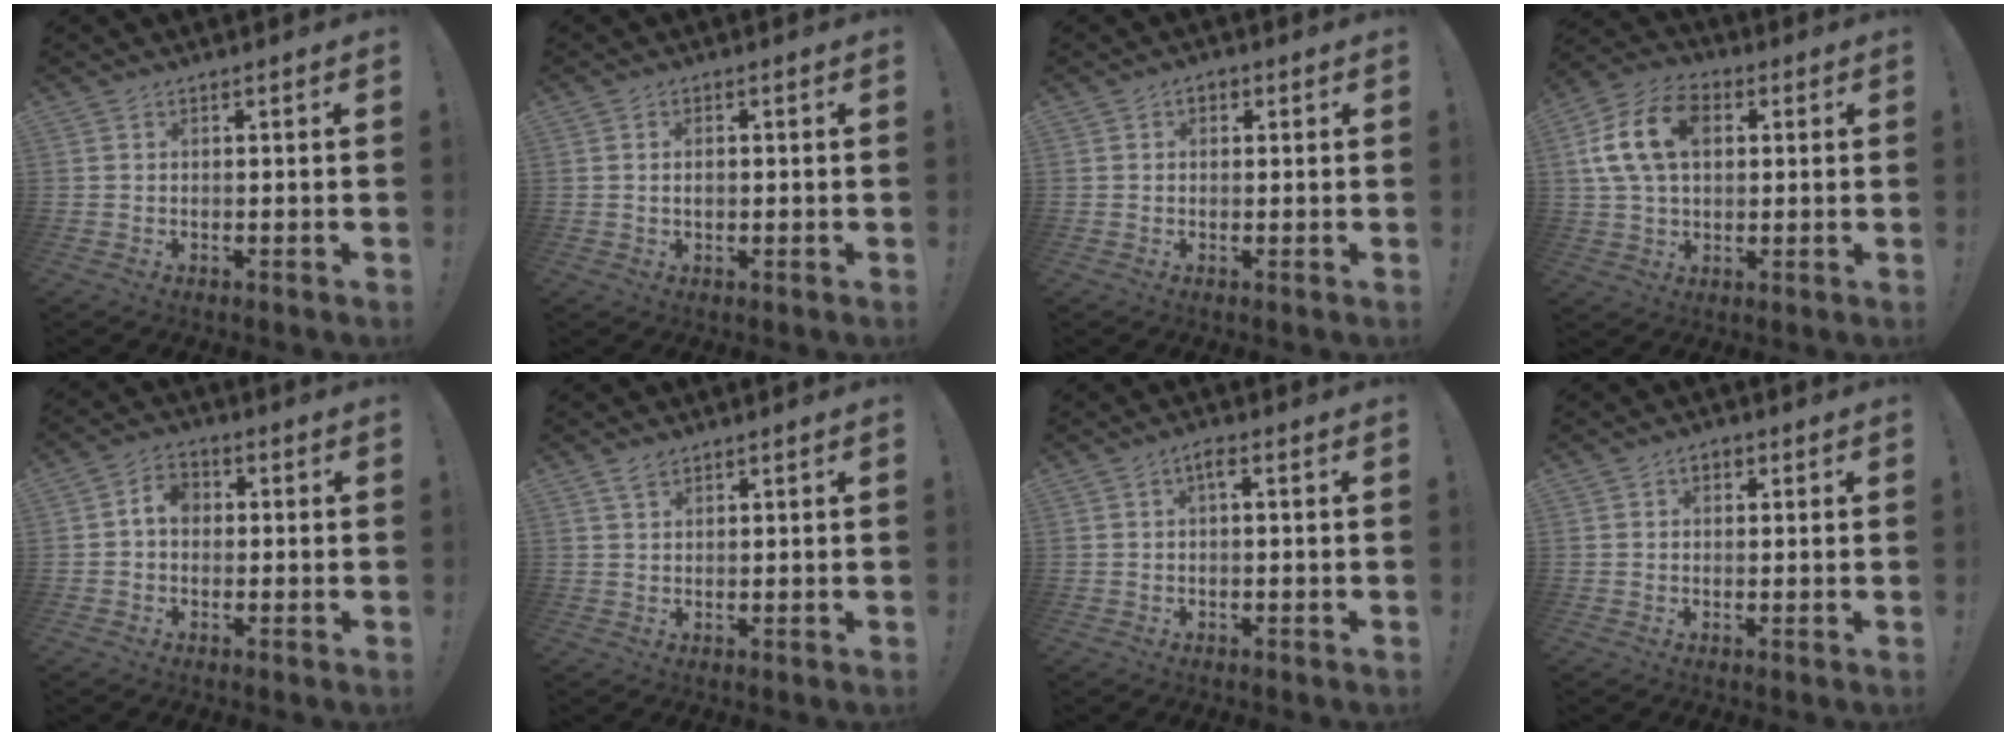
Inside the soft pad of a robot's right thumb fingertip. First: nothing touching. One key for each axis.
{"total": 1.6, "fx": 0.1, "fy": 1.1, "fz": 1.2, "tx": -0.017, "ty": 0.003, "tz": -0.002}
{"total": 2.0, "fx": 0.4, "fy": 1.6, "fz": 1.1, "tx": -0.013, "ty": 0.003, "tz": 0.005}
{"total": 15.9, "fx": 3.5, "fy": 10.7, "fz": 11.1, "tx": -0.212, "ty": 0.007, "tz": 0.066}
{"total": 5.2, "fx": -0.1, "fy": 3.8, "fz": 3.5, "tx": -0.061, "ty": 0.014, "tz": -0.001}
{"total": 2.4, "fx": 1.7, "fy": 1.1, "fz": 1.2, "tx": -0.012, "ty": -0.008, "tz": 0.030}
{"total": 2.5, "fx": 0.4, "fy": 0.6, "fz": 2.4, "tx": -0.047, "ty": 0.007, "tz": 0.003}
{"total": 2.2, "fx": 0.6, "fy": 1.6, "fz": 1.2, "tx": -0.016, "ty": 0.004, "tz": 0.010}